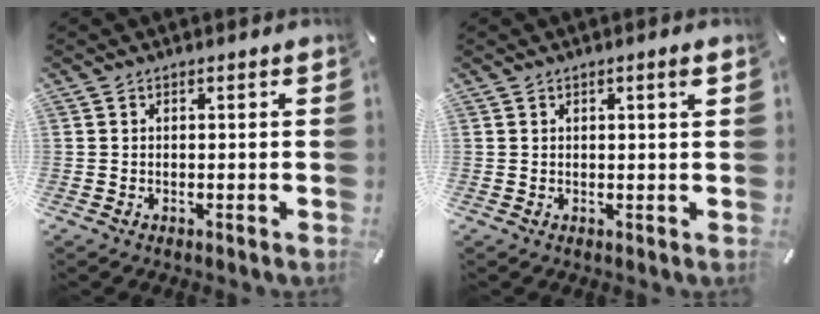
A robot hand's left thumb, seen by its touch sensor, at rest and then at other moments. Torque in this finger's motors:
{"motor_torque": [0.11, -0.24, 0.04, 0.00, 0.04]}